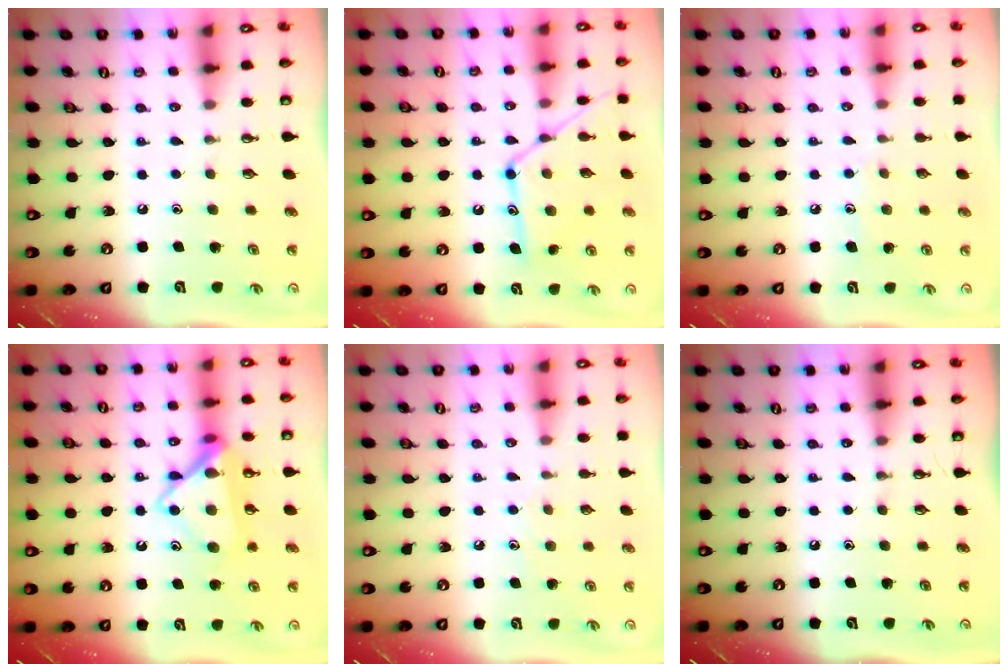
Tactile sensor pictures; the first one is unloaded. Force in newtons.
{"total": 14.9, "press": 14.8, "slide": 1.2}
{"total": 6.2, "press": 6.2, "slide": 0.6}
{"total": 17.0, "press": 17.0, "slide": 0.5}
{"total": 5.7, "press": 5.7, "slide": 0.6}
{"total": 0.0}